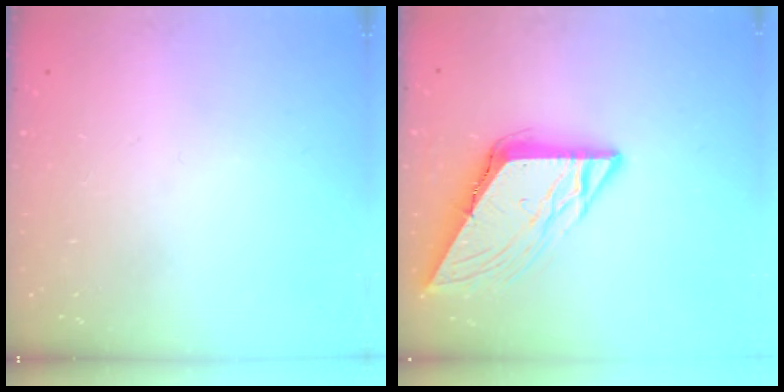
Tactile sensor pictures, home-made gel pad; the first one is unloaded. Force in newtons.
{"total": 9.1, "press": 9.1, "slide": 0.8}